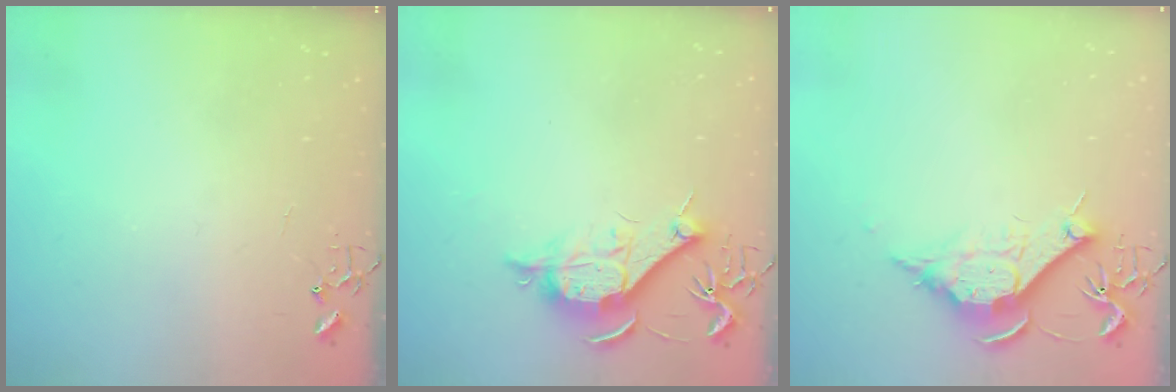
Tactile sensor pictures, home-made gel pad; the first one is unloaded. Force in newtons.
{"total": 10.6, "press": 10.6, "slide": 0.8}
{"total": 10.8, "press": 10.8, "slide": 0.1}